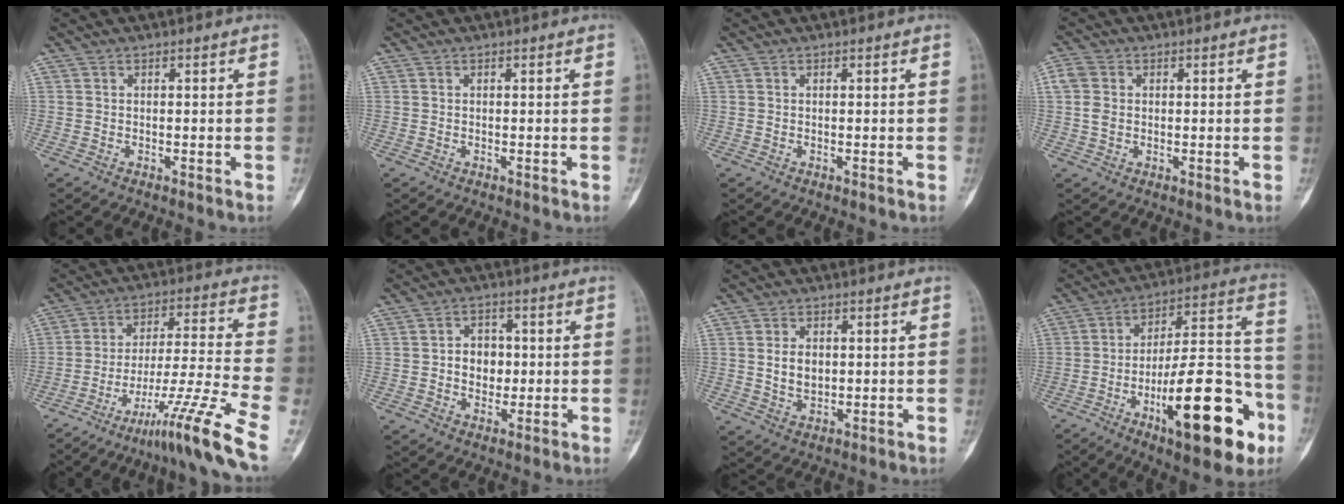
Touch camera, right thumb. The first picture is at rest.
{"total": 0.0}
{"total": 0.0}
{"total": 3.9, "force": [0.5, 3.1, 2.3], "torque": [-0.052, 0.008, 0.007]}
{"total": 16.3, "force": [-10.6, -0.7, 12.4], "torque": [-0.221, 0.073, -0.169]}
{"total": 6.0, "force": [0.0, 4.8, 3.6], "torque": [-0.020, 0.006, -0.003]}
{"total": 4.8, "force": [0.5, 3.4, 3.4], "torque": [-0.045, -0.006, 0.014]}
{"total": 25.5, "force": [-10.7, 8.5, 21.5], "torque": [-0.299, 0.063, -0.156]}